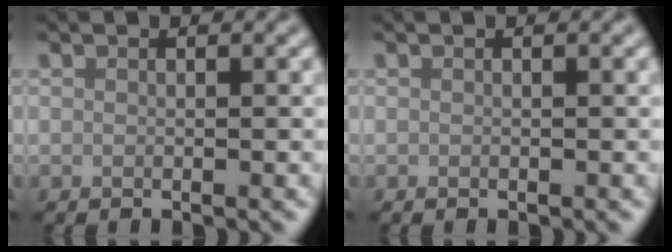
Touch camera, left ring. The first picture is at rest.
{"total": 0.0}